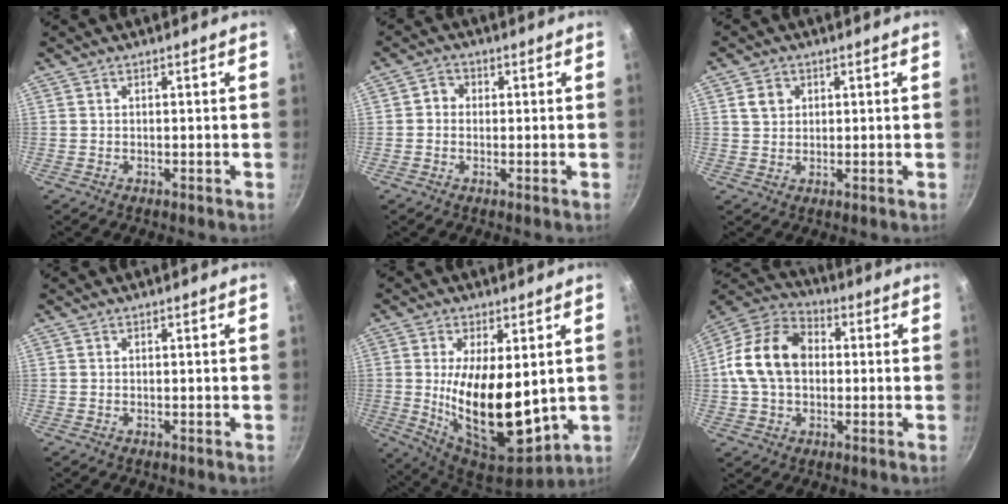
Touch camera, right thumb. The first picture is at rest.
{"total": 2.8, "force": [0.1, 2.6, 1.2], "torque": [-0.007, 0.005, -0.009]}
{"total": 3.6, "force": [1.1, 3.1, 1.5], "torque": [-0.010, 0.004, 0.019]}
{"total": 0.0}
{"total": 18.5, "force": [0.7, 8.8, 16.3], "torque": [-0.259, -0.033, 0.026]}
{"total": 14.8, "force": [0.6, 10.8, 10.0], "torque": [-0.152, 0.030, -0.009]}